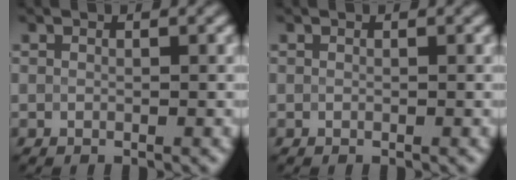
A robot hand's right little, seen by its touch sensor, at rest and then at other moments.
{"total": 0.0}